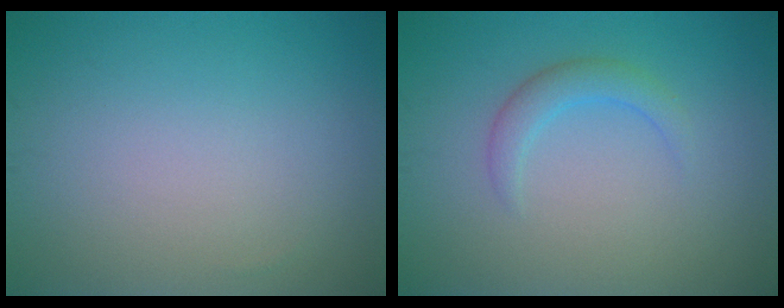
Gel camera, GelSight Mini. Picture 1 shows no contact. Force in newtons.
{"total": 2.0, "press": 2.0, "slide": 0.1}